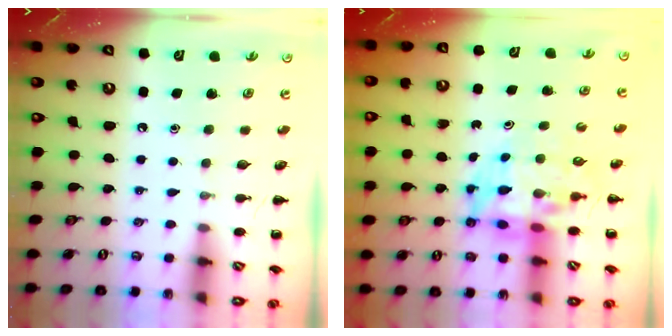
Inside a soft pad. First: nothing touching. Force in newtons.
{"total": 9.5, "press": 9.1, "slide": 2.8}